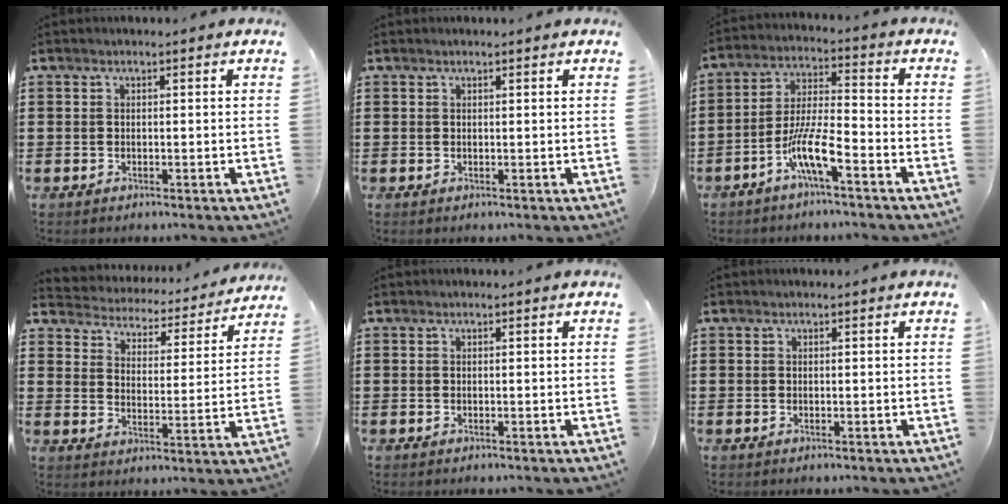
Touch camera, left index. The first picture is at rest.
{"total": 0.0}
{"total": 8.6, "force": [-5.3, 1.4, 6.6], "torque": [-0.137, 0.001, -0.101]}
{"total": 3.5, "force": [3.5, 0.3, -0.6], "torque": [-0.016, -0.034, 0.052]}
{"total": 0.0}
{"total": 0.0}